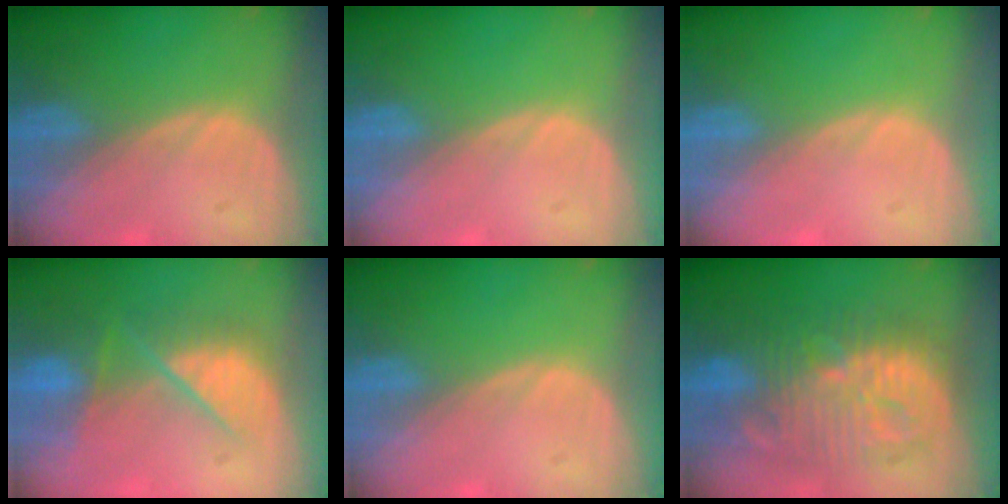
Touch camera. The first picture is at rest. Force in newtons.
{"total": 0.0}
{"total": 0.0}
{"total": 9.0, "press": 7.7, "slide": 4.6}
{"total": 0.0}
{"total": 12.4, "press": 12.3, "slide": 1.0}